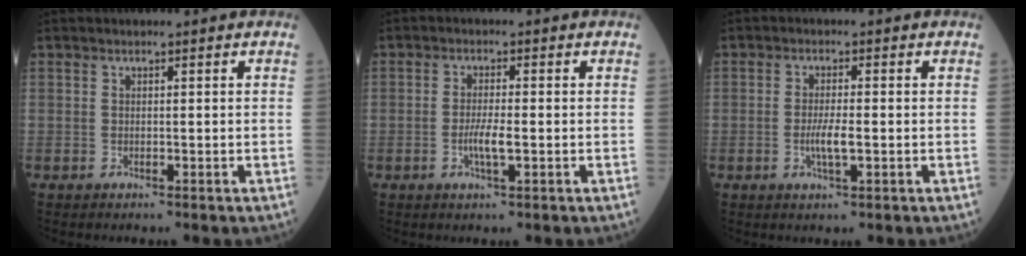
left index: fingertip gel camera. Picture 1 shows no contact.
{"total": 3.0, "force": [-0.9, 0.3, 2.9], "torque": [-0.053, -0.004, -0.016]}
{"total": 3.1, "force": [-0.8, 0.4, 3.0], "torque": [-0.055, -0.005, -0.014]}